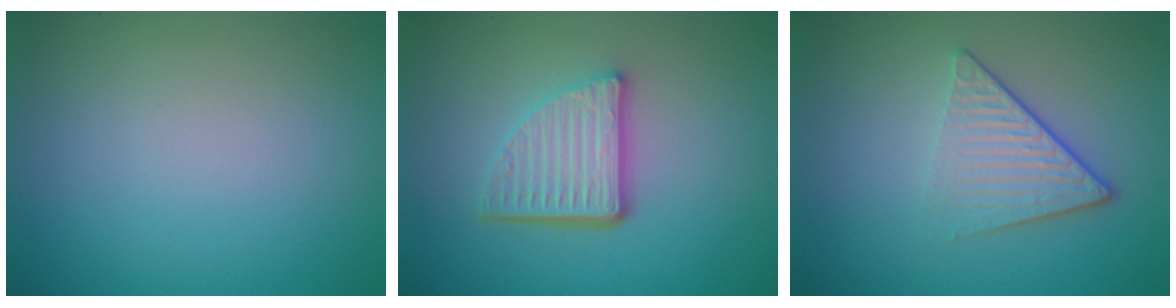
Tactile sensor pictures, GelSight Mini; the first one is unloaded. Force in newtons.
{"total": 5.0, "press": 3.6, "slide": 3.6}
{"total": 4.3, "press": 2.8, "slide": 3.3}